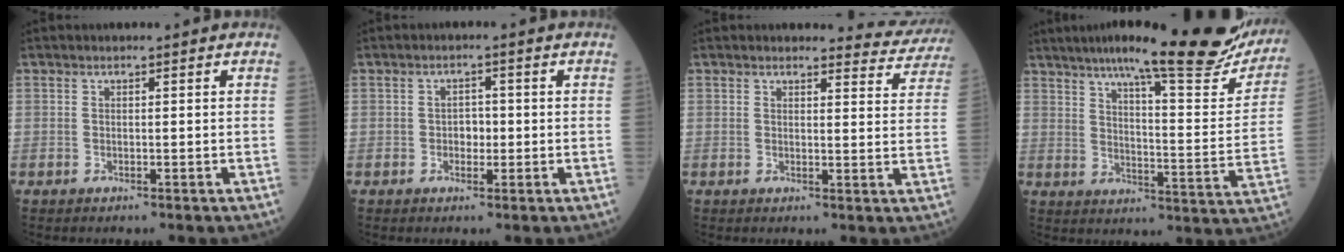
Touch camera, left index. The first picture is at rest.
{"total": 2.2, "force": [-0.5, 1.5, 1.5], "torque": [-0.018, 0.004, -0.009]}
{"total": 6.1, "force": [6.0, 1.0, -0.8], "torque": [0.025, -0.029, 0.044]}
{"total": 26.1, "force": [21.6, 2.9, 14.3], "torque": [-0.208, -0.042, 0.273]}